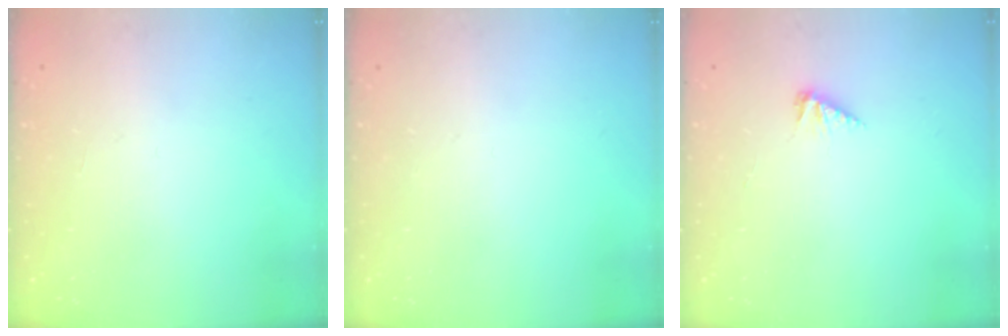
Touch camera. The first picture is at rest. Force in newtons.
{"total": 0.0}
{"total": 3.4, "press": 3.4, "slide": 0.5}